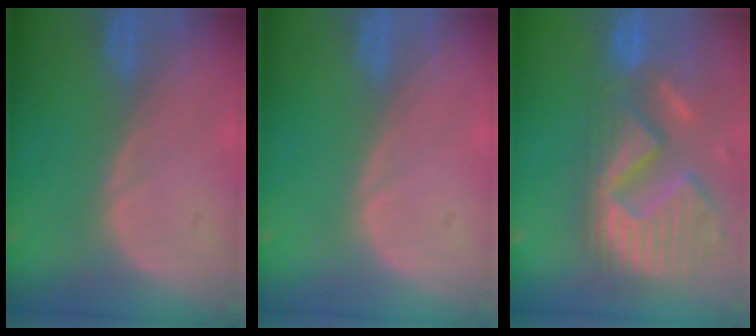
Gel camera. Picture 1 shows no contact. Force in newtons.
{"total": 0.0}
{"total": 14.4, "press": 12.0, "slide": 8.0}